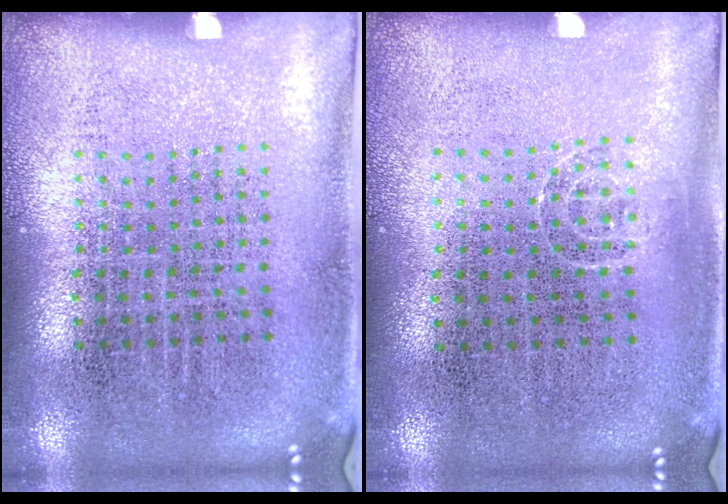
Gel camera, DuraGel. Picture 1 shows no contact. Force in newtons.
{"total": 0.7, "press": 0.5, "slide": 0.5}